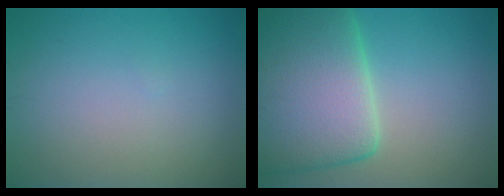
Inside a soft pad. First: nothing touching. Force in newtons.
{"total": 11.9, "press": 11.8, "slide": 1.3}